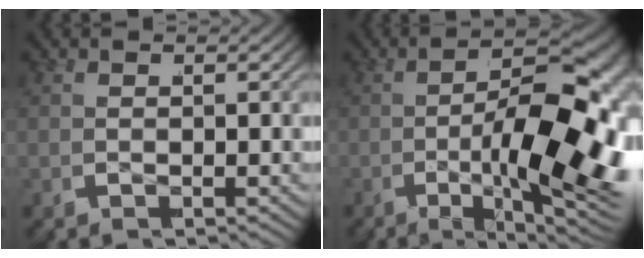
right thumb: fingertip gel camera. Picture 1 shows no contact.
{"total": 16.1, "force": [-2.8, 6.8, 14.3], "torque": [-0.239, -0.029, -0.030]}